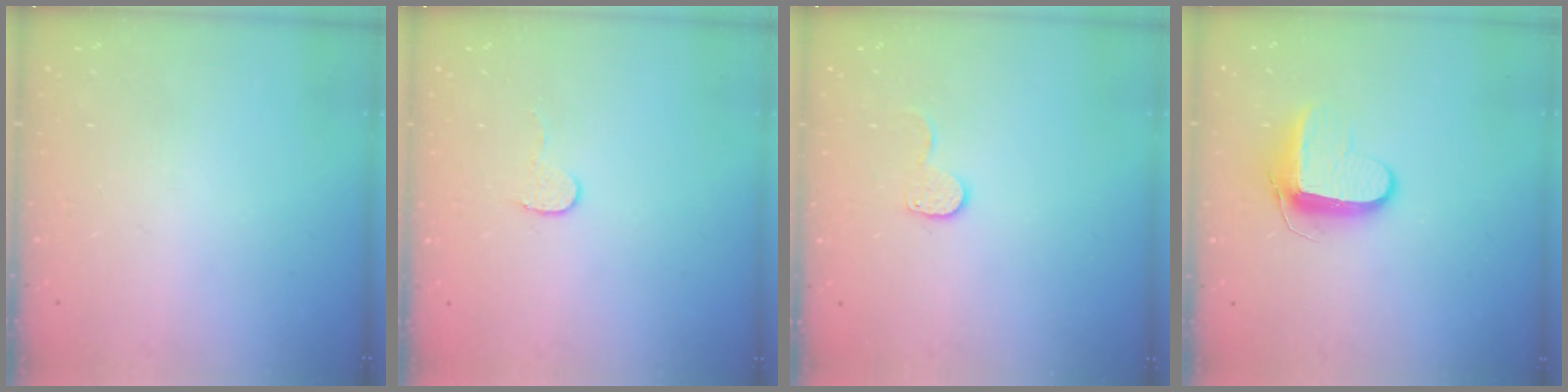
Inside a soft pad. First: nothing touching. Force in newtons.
{"total": 5.5, "press": 5.5, "slide": 0.4}
{"total": 6.8, "press": 6.7, "slide": 0.6}
{"total": 9.8, "press": 9.7, "slide": 1.1}